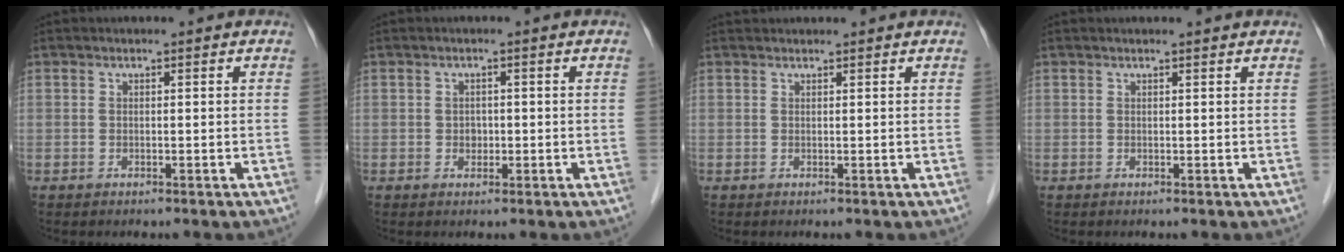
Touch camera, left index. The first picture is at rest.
{"total": 1.3, "force": [-0.3, 1.1, 0.6], "torque": [-0.011, 0.001, -0.002]}
{"total": 2.1, "force": [2.1, 0.2, 0.3], "torque": [-0.006, 0.027, 0.032]}
{"total": 1.3, "force": [1.3, -0.1, 0.3], "torque": [-0.010, 0.005, 0.015]}